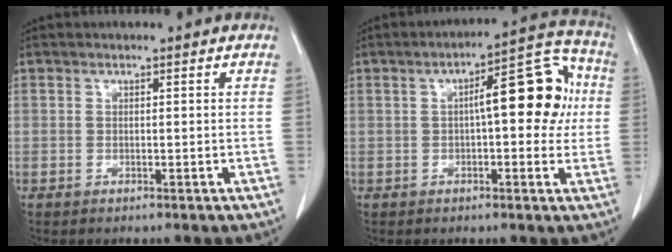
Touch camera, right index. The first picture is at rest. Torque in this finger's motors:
{"motor_torque": [0.99, 0.04, 0.50, 0.10]}